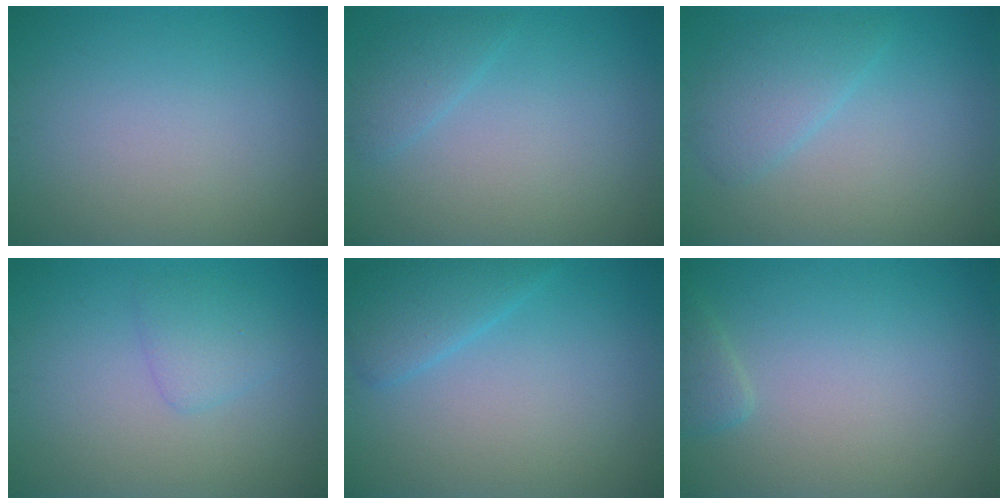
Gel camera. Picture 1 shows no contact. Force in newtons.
{"total": 1.5, "press": 1.5, "slide": 0.1}
{"total": 2.7, "press": 2.7, "slide": 0.1}
{"total": 1.9, "press": 1.9, "slide": 0.2}
{"total": 2.8, "press": 2.8, "slide": 0.2}
{"total": 1.3, "press": 1.3, "slide": 0.1}